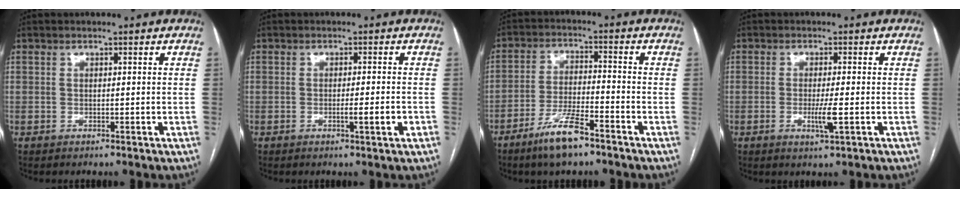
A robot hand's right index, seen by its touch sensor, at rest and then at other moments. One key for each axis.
{"total": 3.0, "fx": -1.0, "fy": -0.2, "fz": 2.9, "tx": -0.045, "ty": -0.005, "tz": -0.015}
{"total": 8.3, "fx": -5.7, "fy": 1.2, "fz": 5.8, "tx": -0.116, "ty": -0.011, "tz": -0.107}
{"total": 3.5, "fx": -0.9, "fy": 0.0, "fz": 3.4, "tx": -0.065, "ty": -0.008, "tz": -0.015}